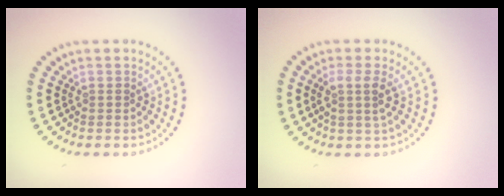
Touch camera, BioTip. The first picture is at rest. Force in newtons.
{"total": 2.2, "press": 1.7, "slide": 1.3}